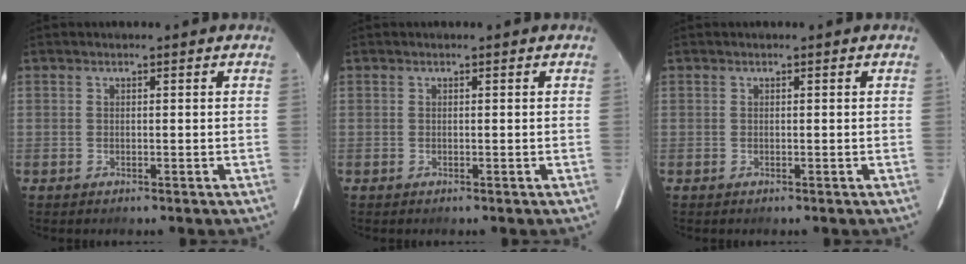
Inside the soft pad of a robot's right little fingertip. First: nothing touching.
{"total": 0.0}
{"total": 0.0}